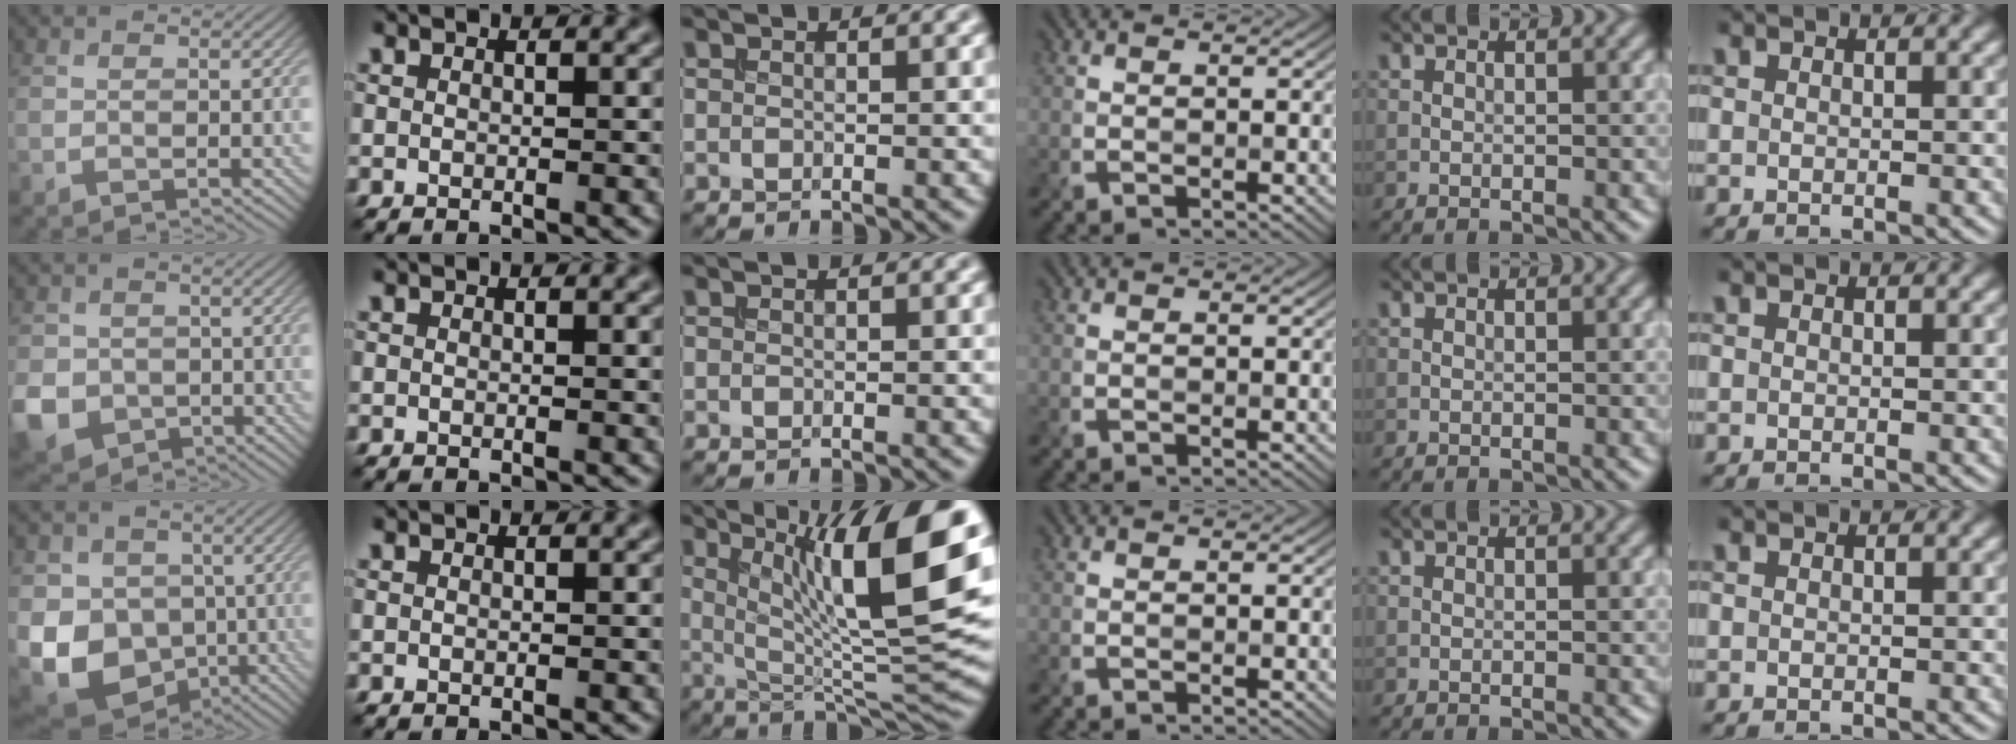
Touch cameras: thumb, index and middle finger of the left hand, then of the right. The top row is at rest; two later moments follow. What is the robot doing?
{"motion": "insert", "object": "file holder"}